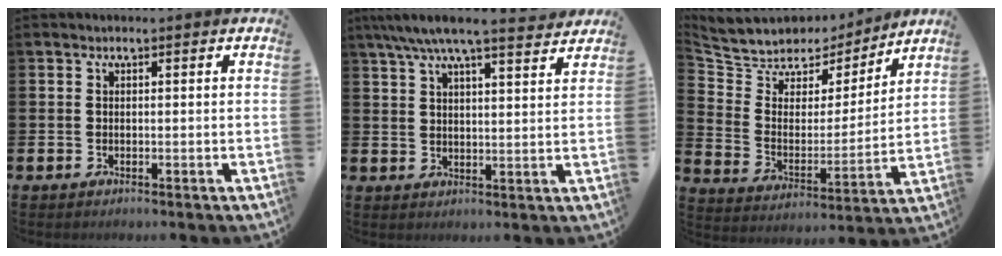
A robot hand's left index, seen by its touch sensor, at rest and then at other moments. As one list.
[{"total": 7.1, "force": [6.5, 0.8, 2.8], "torque": [-0.067, -0.026, 0.114]}, {"total": 7.9, "force": [7.2, 3.2, 0.0], "torque": [-0.052, -0.058, 0.128]}]